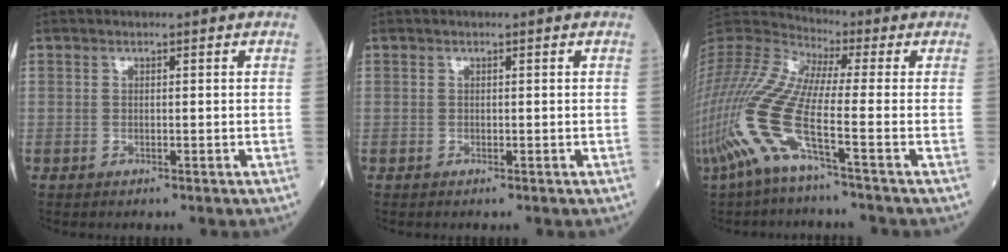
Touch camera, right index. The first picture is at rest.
{"total": 0.0}
{"total": 14.6, "force": [-5.7, 0.4, 13.4], "torque": [-0.310, -0.009, -0.121]}